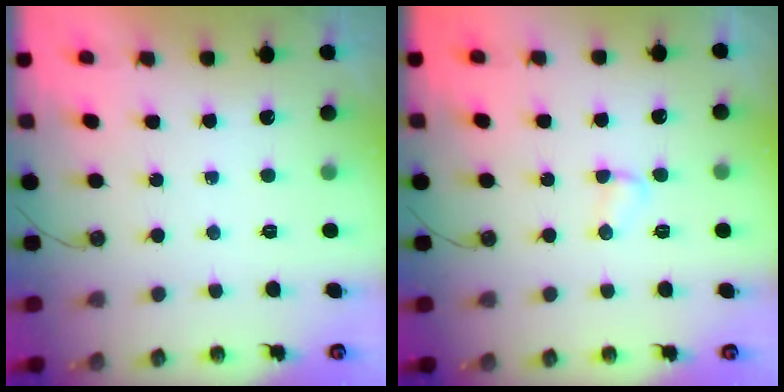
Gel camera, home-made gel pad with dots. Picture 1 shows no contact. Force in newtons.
{"total": 2.4, "press": 2.4, "slide": 0.3}